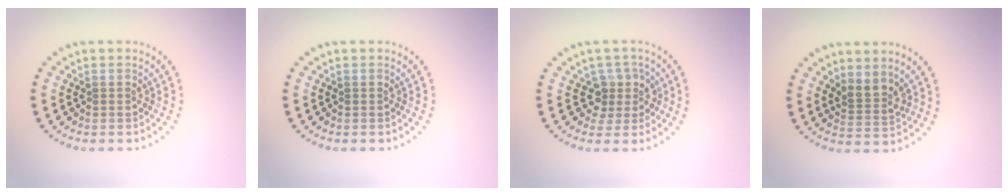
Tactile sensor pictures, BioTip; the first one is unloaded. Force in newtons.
{"total": 0.0}
{"total": 2.7, "press": 2.0, "slide": 1.9}
{"total": 2.4, "press": 1.7, "slide": 1.7}